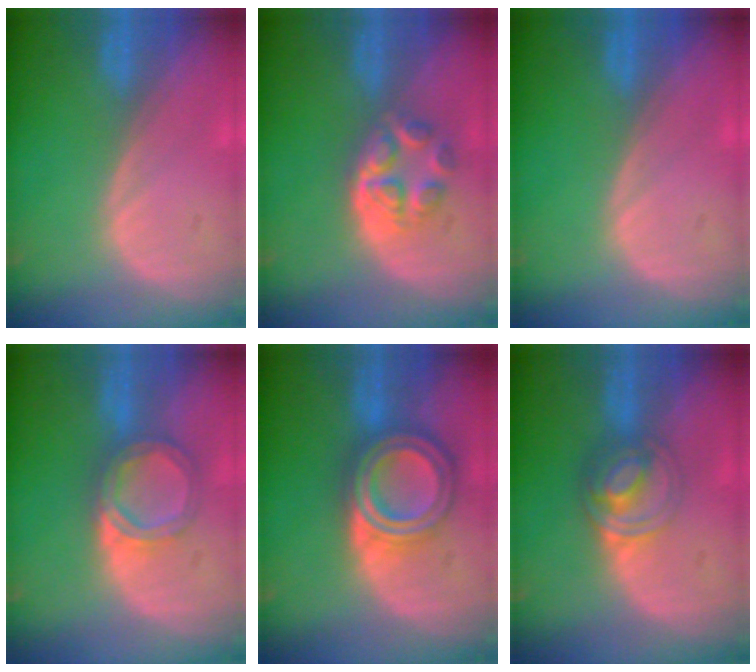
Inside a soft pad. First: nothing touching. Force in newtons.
{"total": 6.2, "press": 5.2, "slide": 3.3}
{"total": 0.0}
{"total": 5.6, "press": 5.3, "slide": 1.9}
{"total": 8.0, "press": 8.0, "slide": 0.5}
{"total": 6.1, "press": 5.3, "slide": 3.1}